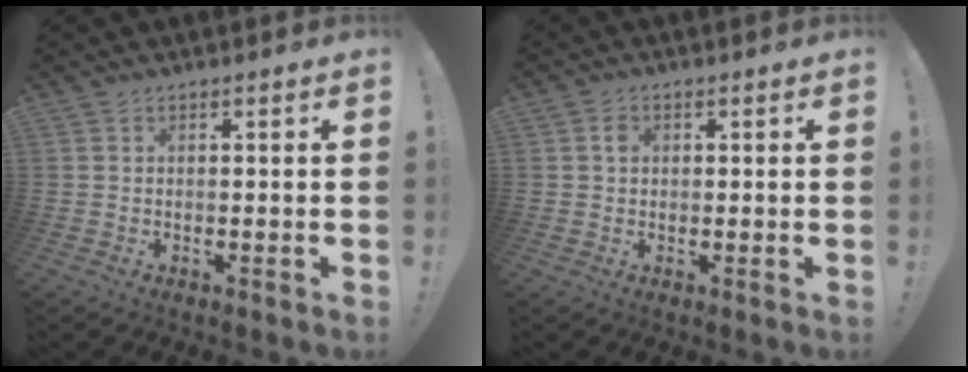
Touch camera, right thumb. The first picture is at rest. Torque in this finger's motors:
{"motor_torque": [0.08, -0.04, 0.02, -0.21, 0.13]}